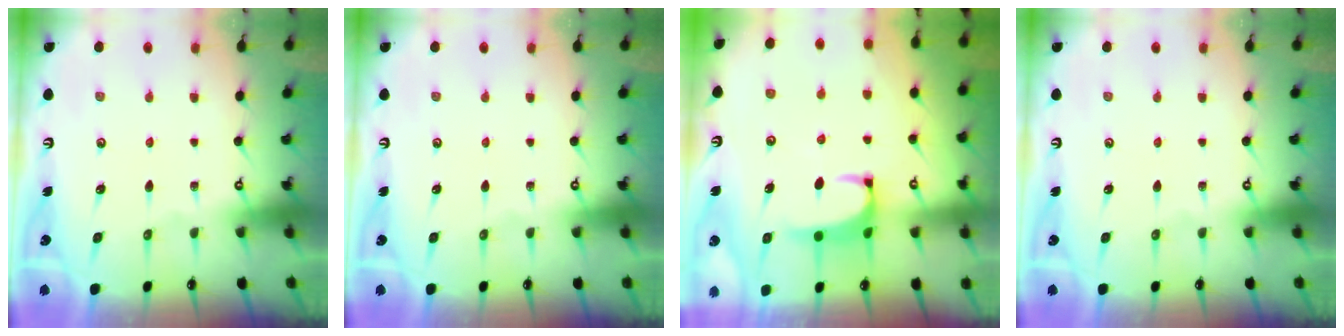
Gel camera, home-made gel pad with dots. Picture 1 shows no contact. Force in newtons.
{"total": 0.0}
{"total": 1.3, "press": 1.0, "slide": 0.7}
{"total": 0.0}